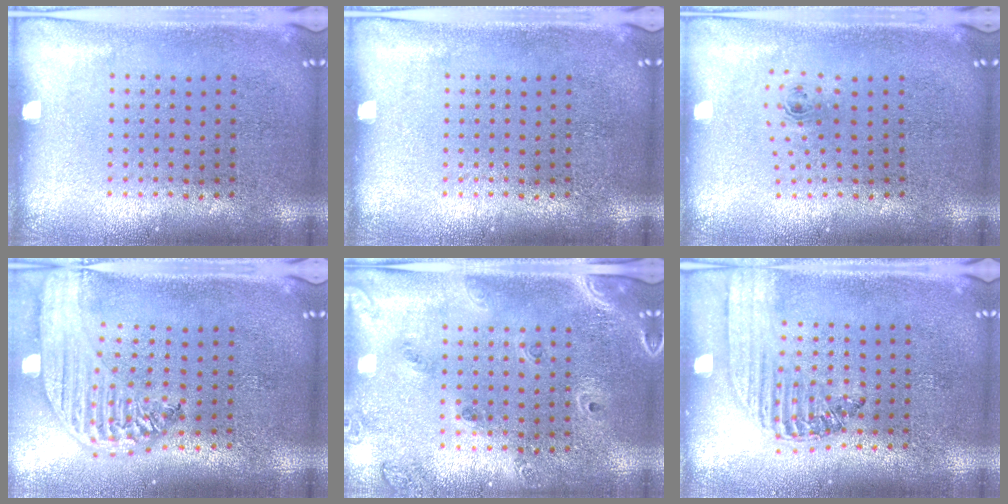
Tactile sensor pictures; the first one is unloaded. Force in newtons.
{"total": 0.0}
{"total": 0.7, "press": 0.3, "slide": 0.6}
{"total": 2.9, "press": 2.3, "slide": 1.7}
{"total": 1.5, "press": 1.4, "slide": 0.5}
{"total": 1.5, "press": 1.4, "slide": 0.6}